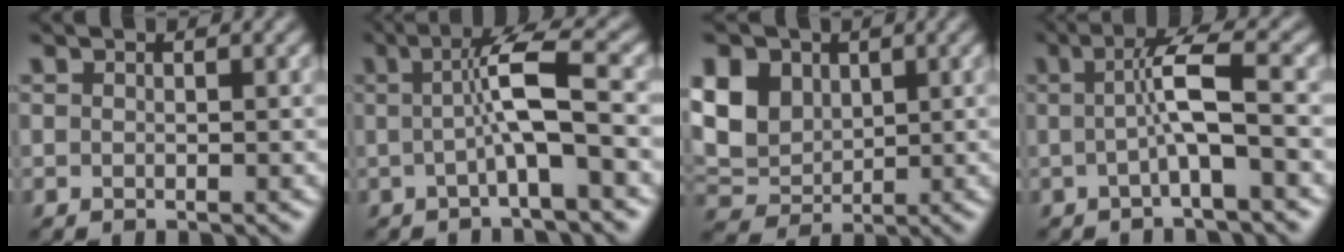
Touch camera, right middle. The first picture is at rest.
{"total": 4.8, "force": [-0.4, 0.6, 4.8], "torque": [-0.083, 0.012, -0.014]}
{"total": 7.7, "force": [2.6, 5.8, 4.3], "torque": [-0.113, 0.021, 0.044]}
{"total": 4.1, "force": [-0.4, 0.5, 4.0], "torque": [-0.072, 0.010, -0.012]}